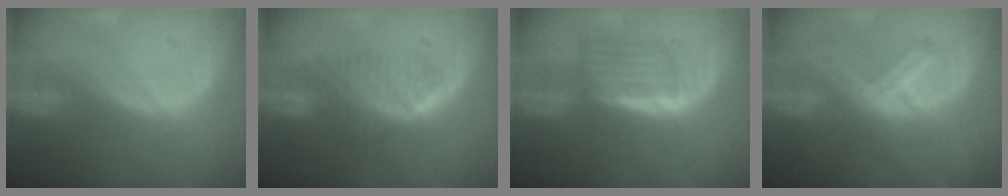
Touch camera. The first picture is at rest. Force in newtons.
{"total": 6.6, "press": 6.0, "slide": 2.8}
{"total": 5.7, "press": 5.3, "slide": 2.2}
{"total": 7.0, "press": 6.1, "slide": 3.6}